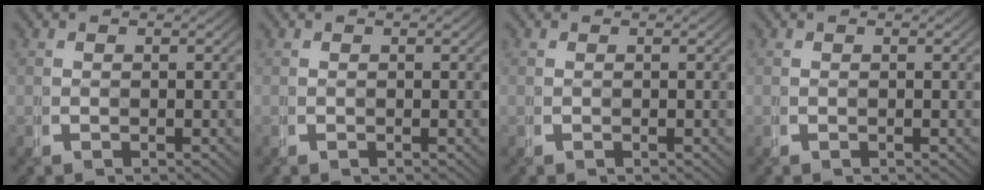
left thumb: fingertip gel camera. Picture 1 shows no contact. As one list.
[{"total": 0.0}, {"total": 0.0}, {"total": 0.0}]